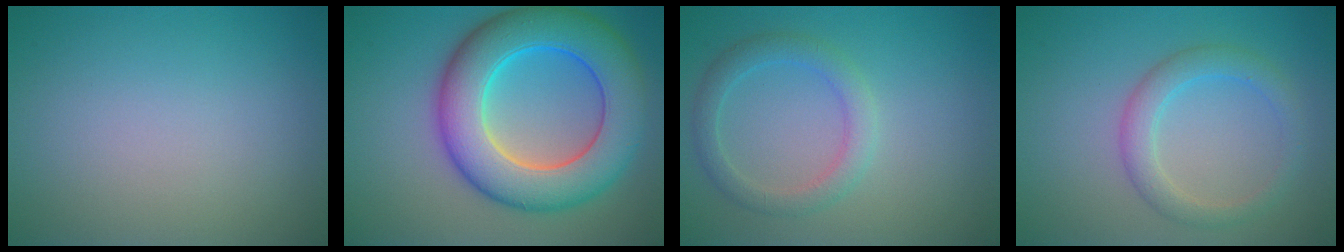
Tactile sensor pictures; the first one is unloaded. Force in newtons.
{"total": 10.7, "press": 10.7, "slide": 0.4}
{"total": 2.7, "press": 2.7, "slide": 0.2}
{"total": 2.9, "press": 2.9, "slide": 0.1}